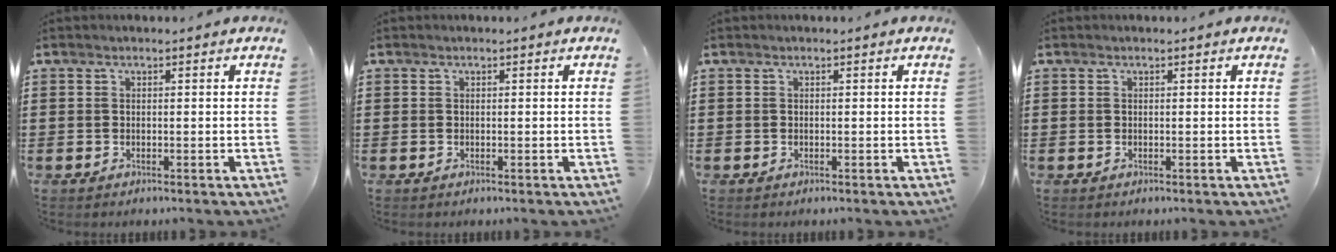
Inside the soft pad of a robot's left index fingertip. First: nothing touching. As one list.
[{"total": 0.0}, {"total": 0.0}, {"total": 0.0}]